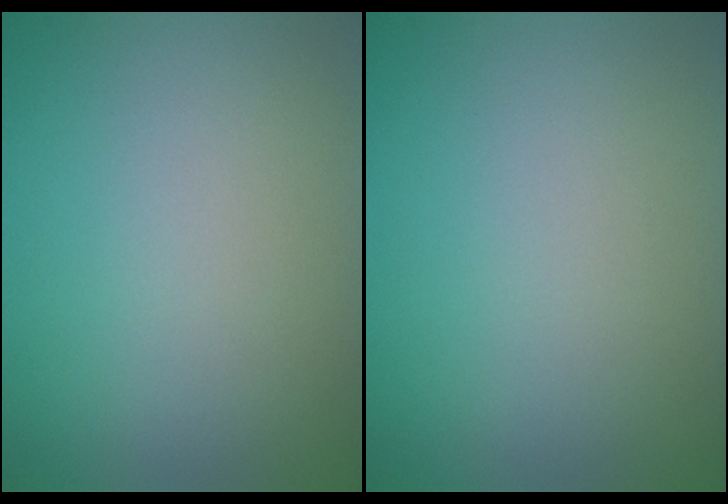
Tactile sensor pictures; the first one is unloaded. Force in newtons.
{"total": 0.0}